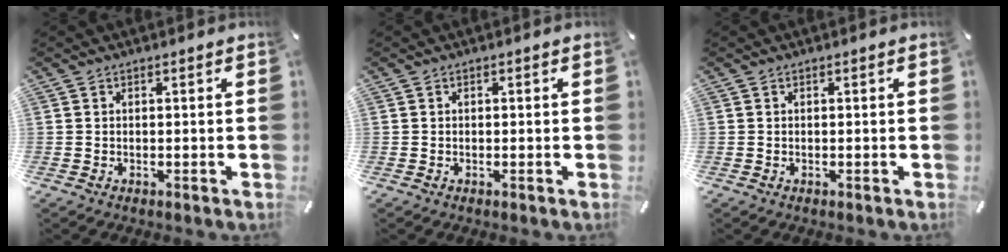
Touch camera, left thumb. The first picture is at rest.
{"total": 0.0}
{"total": 0.0}